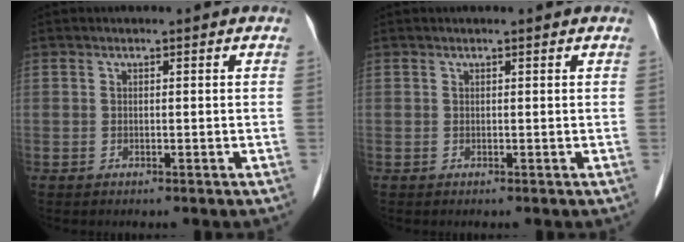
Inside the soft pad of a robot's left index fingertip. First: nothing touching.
{"total": 1.4, "force": [1.3, 0.1, 0.6], "torque": [-0.011, 0.013, 0.015]}